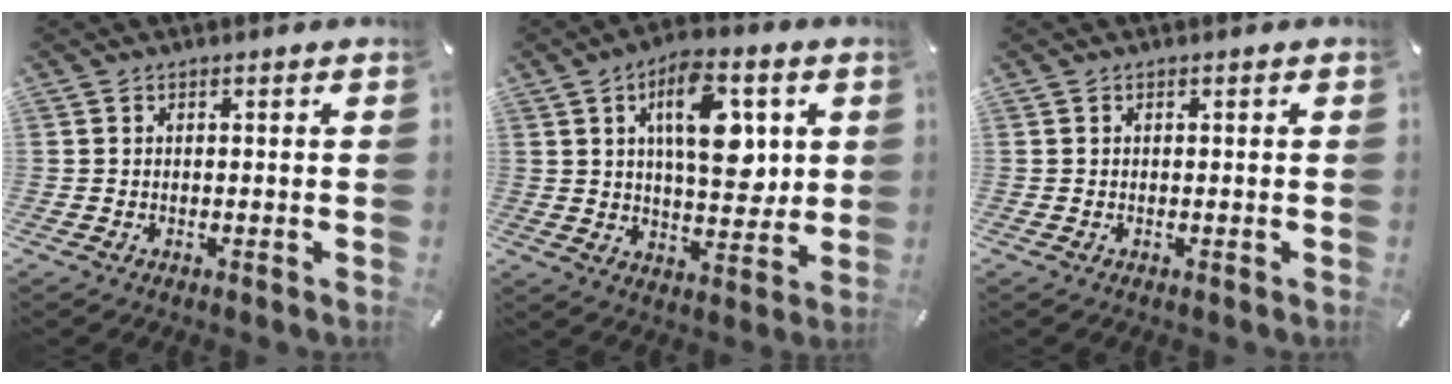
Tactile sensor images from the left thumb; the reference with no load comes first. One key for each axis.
{"total": 15.5, "fx": 5.0, "fy": 7.9, "fz": 12.3, "tx": -0.180, "ty": -0.009, "tz": 0.080}
{"total": 0.0}